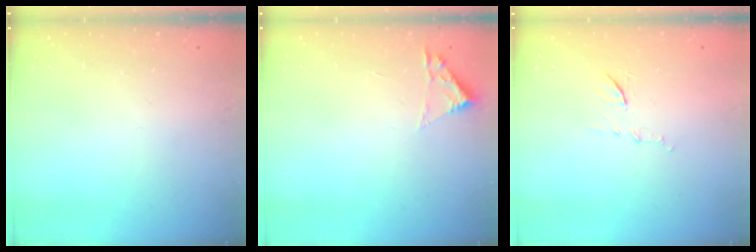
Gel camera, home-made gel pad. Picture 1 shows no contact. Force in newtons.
{"total": 1.8, "press": 1.8, "slide": 0.2}
{"total": 6.1, "press": 5.9, "slide": 1.5}